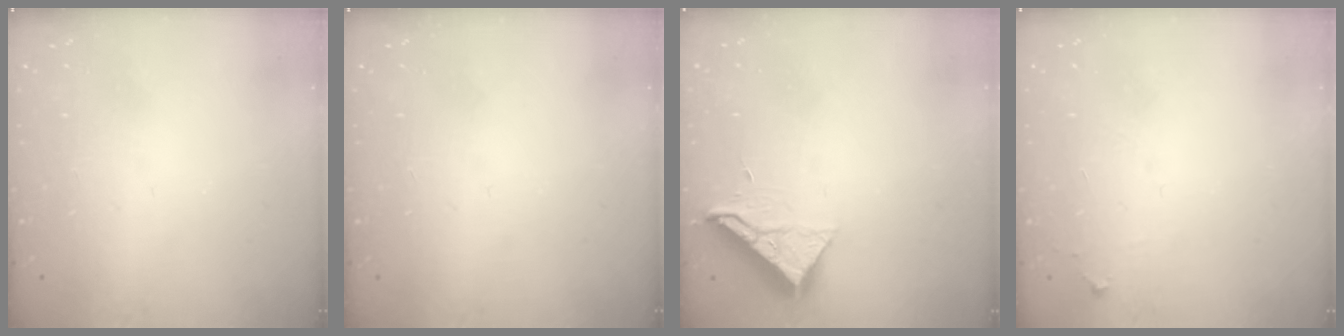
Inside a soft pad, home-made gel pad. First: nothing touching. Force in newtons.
{"total": 0.0}
{"total": 10.2, "press": 10.2, "slide": 0.5}
{"total": 4.9, "press": 4.9, "slide": 0.7}